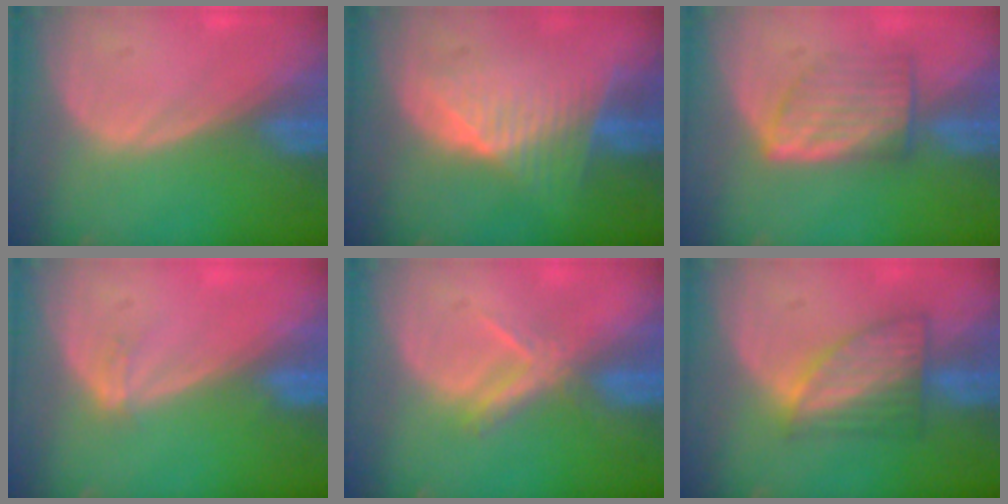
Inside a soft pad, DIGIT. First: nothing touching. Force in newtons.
{"total": 7.9, "press": 7.0, "slide": 3.6}
{"total": 6.2, "press": 6.0, "slide": 1.8}
{"total": 1.5, "press": 1.1, "slide": 1.0}
{"total": 3.7, "press": 3.6, "slide": 0.9}
{"total": 6.6, "press": 6.3, "slide": 2.0}